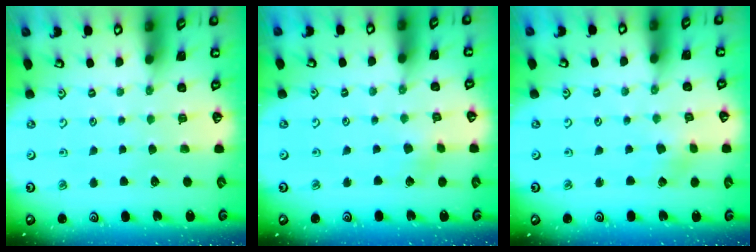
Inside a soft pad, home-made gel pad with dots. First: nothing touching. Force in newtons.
{"total": 2.3, "press": 2.3, "slide": 0.3}
{"total": 1.4, "press": 1.4, "slide": 0.2}